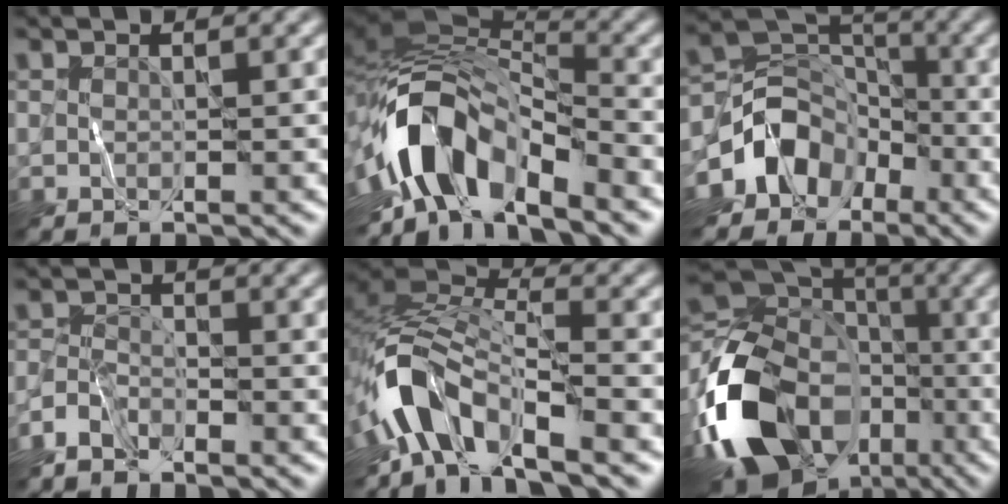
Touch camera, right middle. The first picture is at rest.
{"total": 10.9, "force": [-5.3, 5.6, 7.7], "torque": [-0.136, 0.002, -0.101]}
{"total": 8.6, "force": [-4.4, 6.3, 4.0], "torque": [-0.062, -0.001, -0.091]}
{"total": 2.5, "force": [-2.3, 0.8, 0.6], "torque": [-0.016, 0.003, -0.057]}
{"total": 7.0, "force": [-4.5, 2.7, 4.6], "torque": [-0.080, 0.009, -0.101]}
{"total": 16.1, "force": [-6.6, 11.4, 9.2], "torque": [-0.202, -0.022, -0.119]}